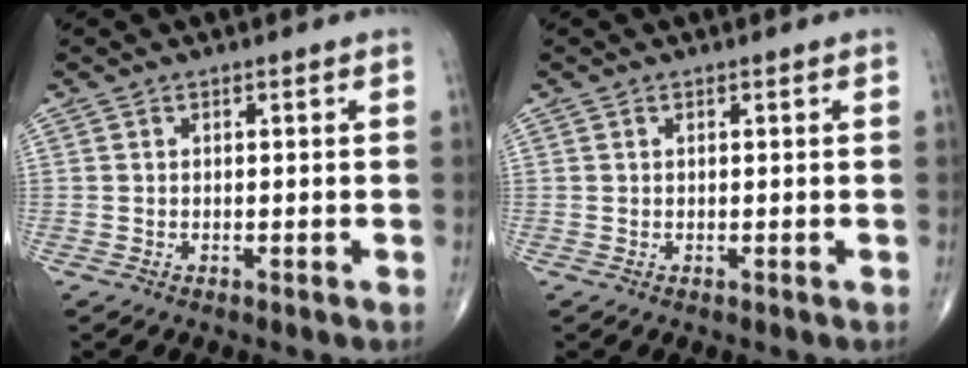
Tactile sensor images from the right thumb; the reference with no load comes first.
{"total": 0.0}